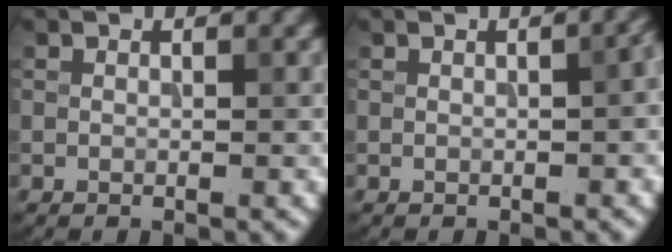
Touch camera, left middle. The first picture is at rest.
{"total": 2.9, "force": [0.0, 1.3, 2.6], "torque": [-0.013, 0.008, 0.007]}